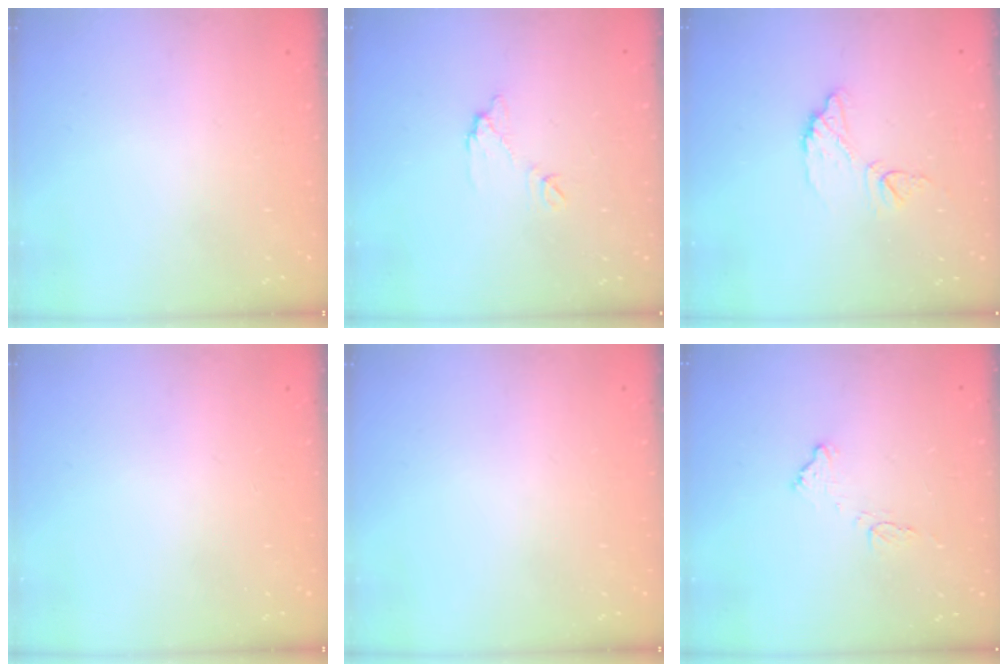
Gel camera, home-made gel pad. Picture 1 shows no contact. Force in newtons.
{"total": 6.7, "press": 6.7, "slide": 0.3}
{"total": 7.7, "press": 7.7, "slide": 0.2}
{"total": 0.0}
{"total": 0.0}
{"total": 10.3, "press": 10.3, "slide": 0.4}